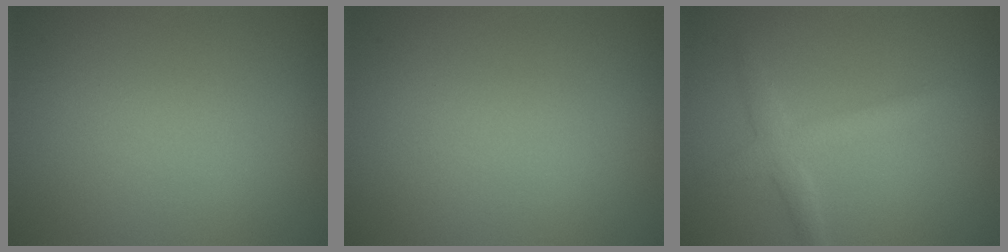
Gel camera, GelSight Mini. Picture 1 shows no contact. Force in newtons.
{"total": 0.0}
{"total": 2.3, "press": 2.3, "slide": 0.0}